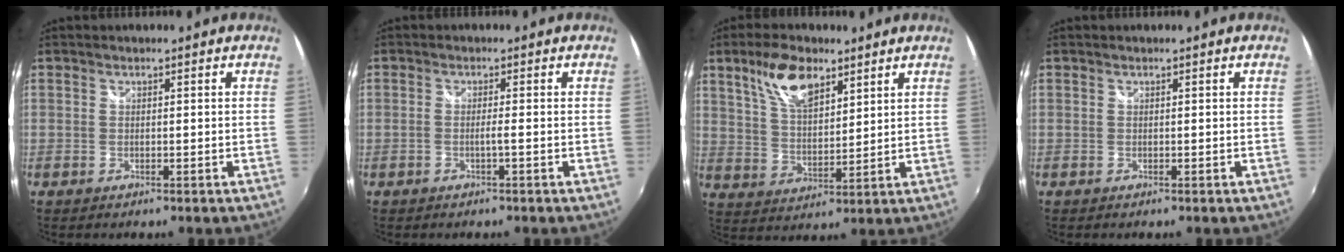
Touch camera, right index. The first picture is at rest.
{"total": 1.4, "force": [-0.7, -0.3, 1.2], "torque": [-0.021, 0.000, -0.014]}
{"total": 10.2, "force": [6.2, 4.4, 6.7], "torque": [-0.126, 0.015, 0.121]}
{"total": 0.0}